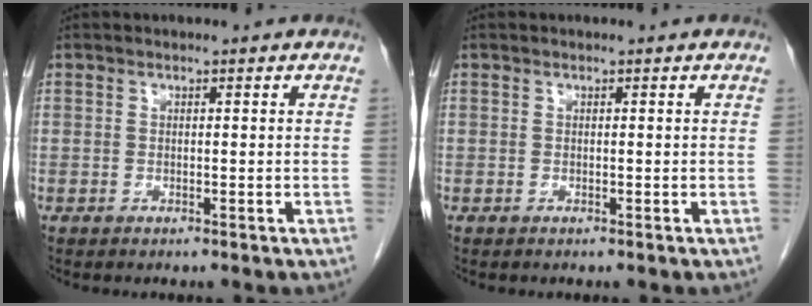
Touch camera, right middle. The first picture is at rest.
{"total": 0.0}